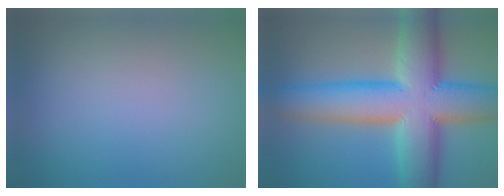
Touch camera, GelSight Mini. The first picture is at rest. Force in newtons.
{"total": 13.9, "press": 13.9, "slide": 0.3}